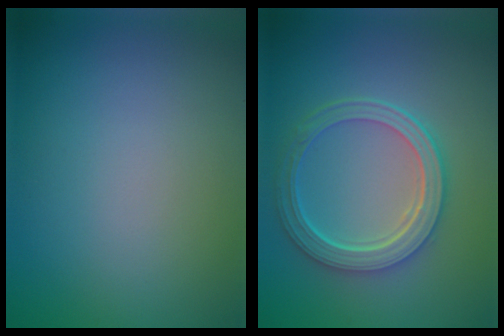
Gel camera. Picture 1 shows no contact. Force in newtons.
{"total": 5.6, "press": 4.3, "slide": 3.5}